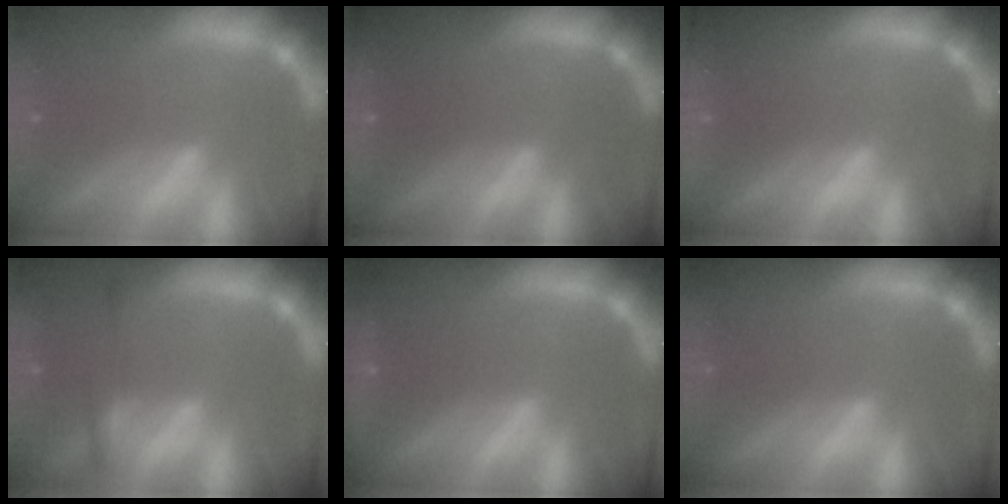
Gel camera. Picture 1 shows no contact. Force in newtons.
{"total": 7.4}
{"total": 9.0}
{"total": 2.4}
{"total": 1.9}
{"total": 0.0}